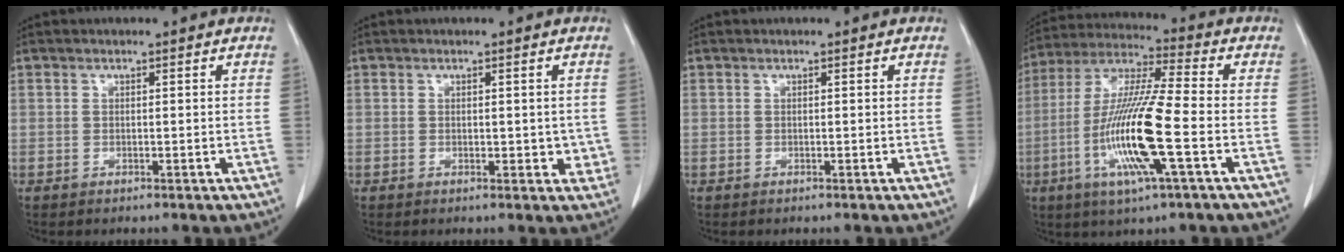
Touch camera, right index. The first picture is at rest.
{"total": 2.6, "force": [0.0, 1.7, 2.0], "torque": [-0.013, 0.000, 0.004]}
{"total": 0.0}
{"total": 15.6, "force": [-4.2, 0.5, 15.0], "torque": [-0.306, -0.011, -0.083]}